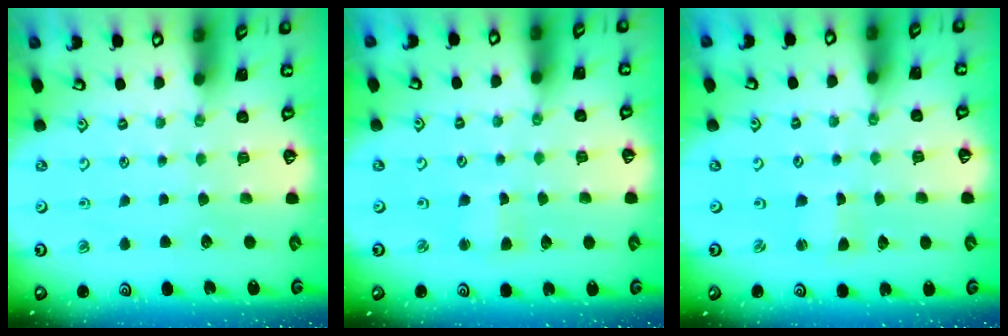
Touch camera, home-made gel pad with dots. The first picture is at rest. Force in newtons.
{"total": 2.4, "press": 2.4, "slide": 0.4}
{"total": 0.8, "press": 0.8, "slide": 0.0}